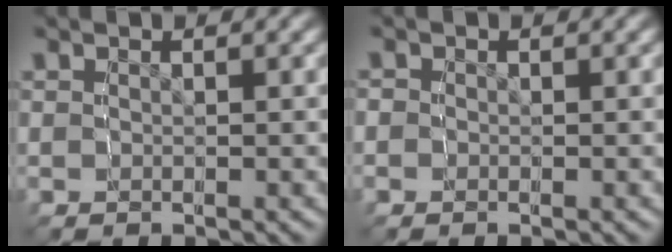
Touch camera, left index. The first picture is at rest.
{"total": 0.9, "force": [-0.5, 0.4, -0.6], "torque": [0.004, -0.015, -0.005]}